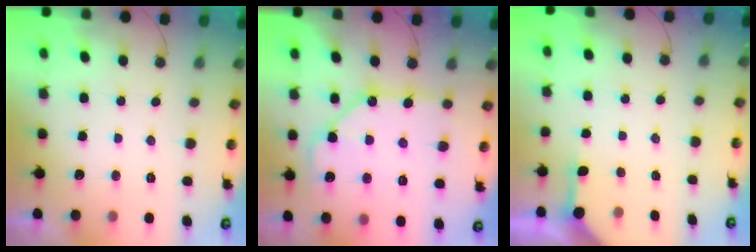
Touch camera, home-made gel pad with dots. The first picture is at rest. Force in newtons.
{"total": 14.0, "press": 14.0, "slide": 1.5}
{"total": 3.0, "press": 3.0, "slide": 0.4}